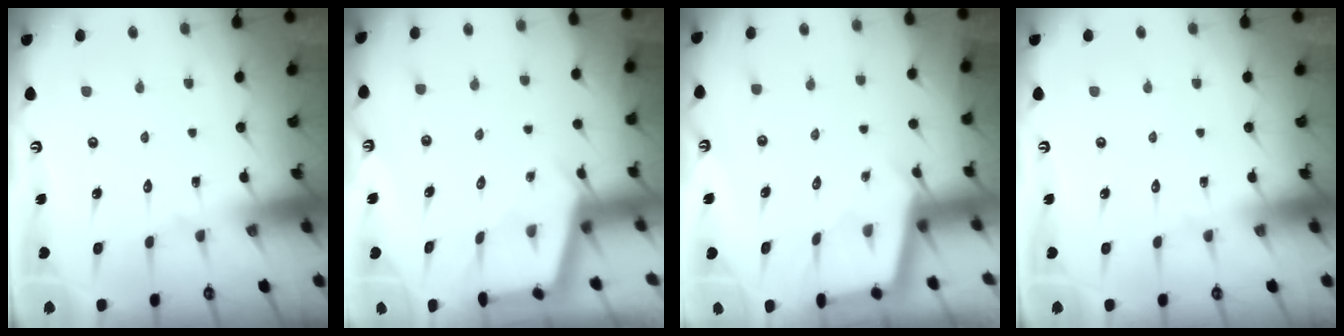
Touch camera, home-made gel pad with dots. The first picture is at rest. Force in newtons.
{"total": 2.7, "press": 2.7, "slide": 0.3}
{"total": 2.2, "press": 2.2, "slide": 0.1}
{"total": 0.0}